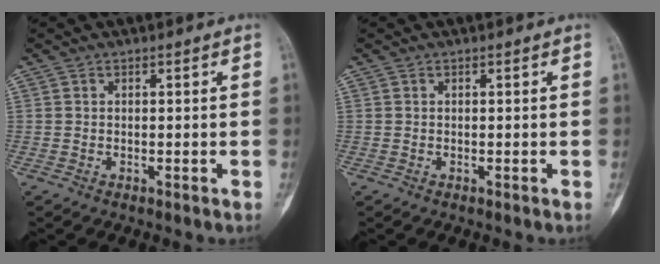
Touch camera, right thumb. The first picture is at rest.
{"total": 0.0}